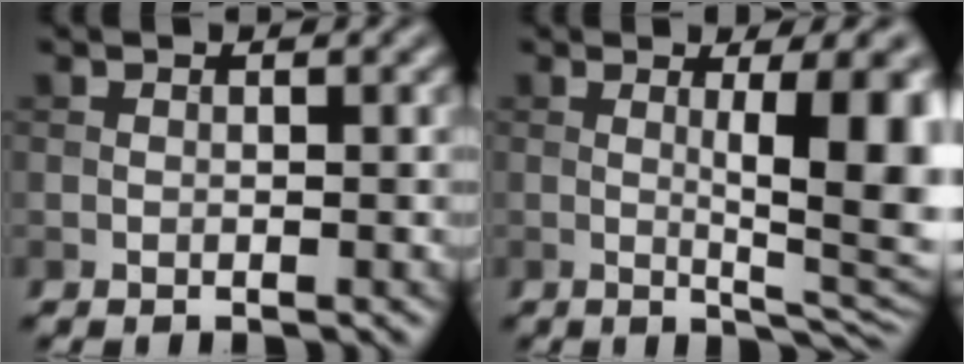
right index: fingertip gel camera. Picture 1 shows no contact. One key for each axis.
{"total": 9.5, "fx": 0.9, "fy": 2.1, "fz": 9.3, "tx": -0.126, "ty": -0.007, "tz": 0.018}